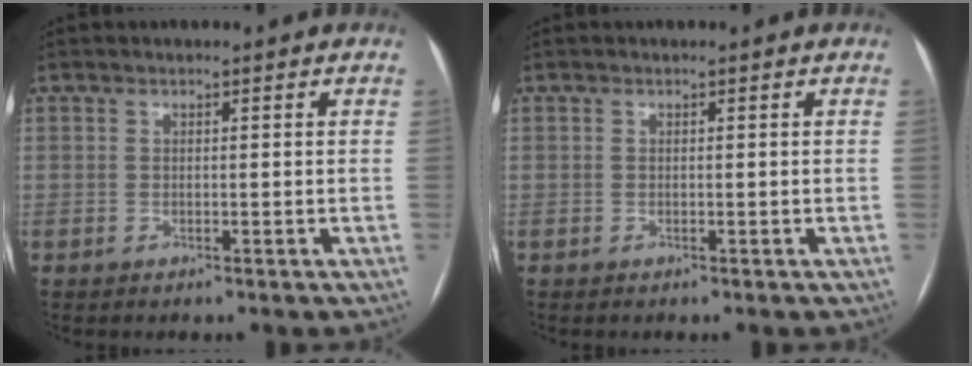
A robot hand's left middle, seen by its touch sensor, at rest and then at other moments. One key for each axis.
{"total": 0.0}